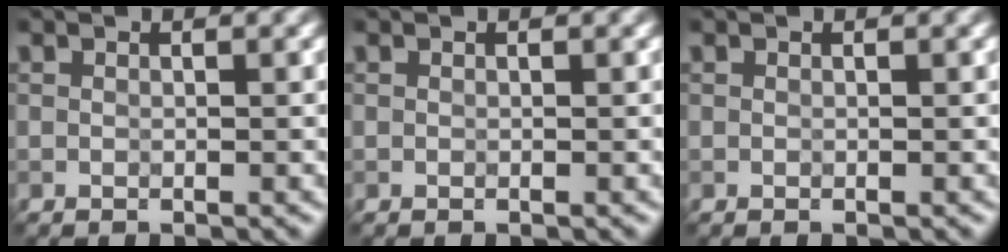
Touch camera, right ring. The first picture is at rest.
{"total": 0.0}
{"total": 0.0}